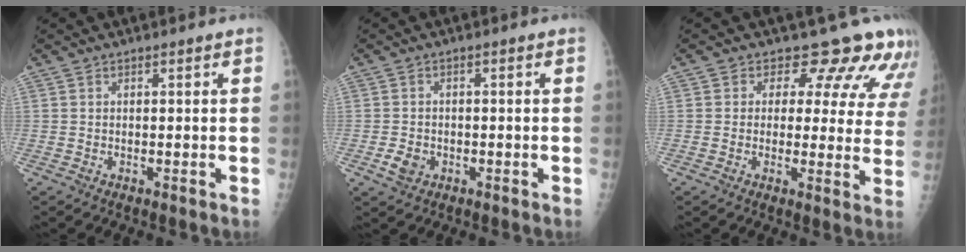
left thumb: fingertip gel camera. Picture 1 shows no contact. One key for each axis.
{"total": 3.0, "fx": -1.2, "fy": 2.3, "fz": 1.4, "tx": -0.019, "ty": 0.002, "tz": -0.016}
{"total": 11.0, "fx": 9.4, "fy": 5.1, "fz": 2.9, "tx": 0.016, "ty": -0.052, "tz": 0.084}